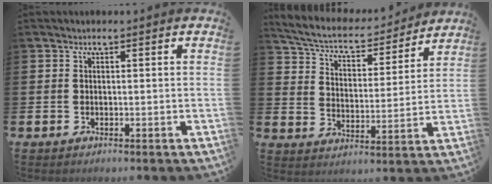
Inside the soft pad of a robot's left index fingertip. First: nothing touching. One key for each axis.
{"total": 6.3, "fx": 5.9, "fy": 1.4, "fz": 1.7, "tx": -0.065, "ty": -0.048, "tz": 0.098}